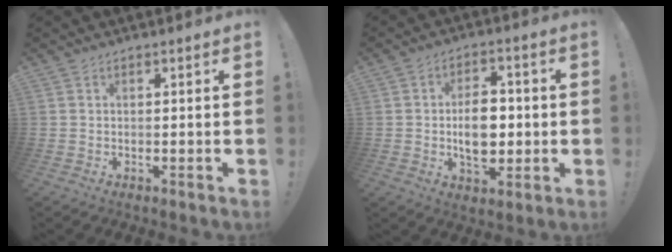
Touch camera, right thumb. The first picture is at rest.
{"total": 10.9, "force": [-0.5, 7.2, 8.2], "torque": [-0.124, 0.005, -0.010]}